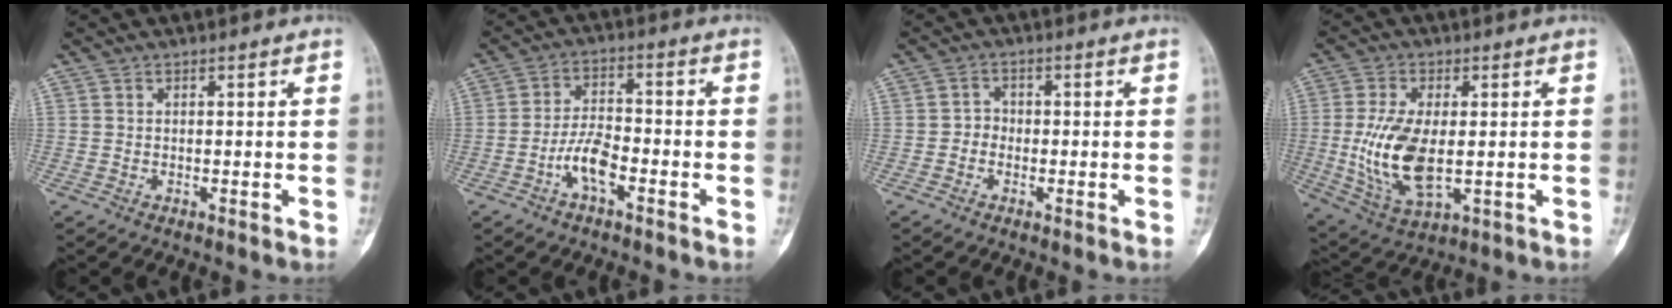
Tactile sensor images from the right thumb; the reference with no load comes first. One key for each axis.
{"total": 6.6, "fx": -3.0, "fy": 2.8, "fz": 5.1, "tx": -0.094, "ty": 0.028, "tz": -0.059}
{"total": 2.1, "fx": -0.7, "fy": 1.8, "fz": 0.8, "tx": 0.005, "ty": 0.010, "tz": -0.023}
{"total": 13.0, "fx": -0.7, "fy": 6.3, "fz": 11.3, "tx": -0.230, "ty": -0.012, "tz": -0.003}